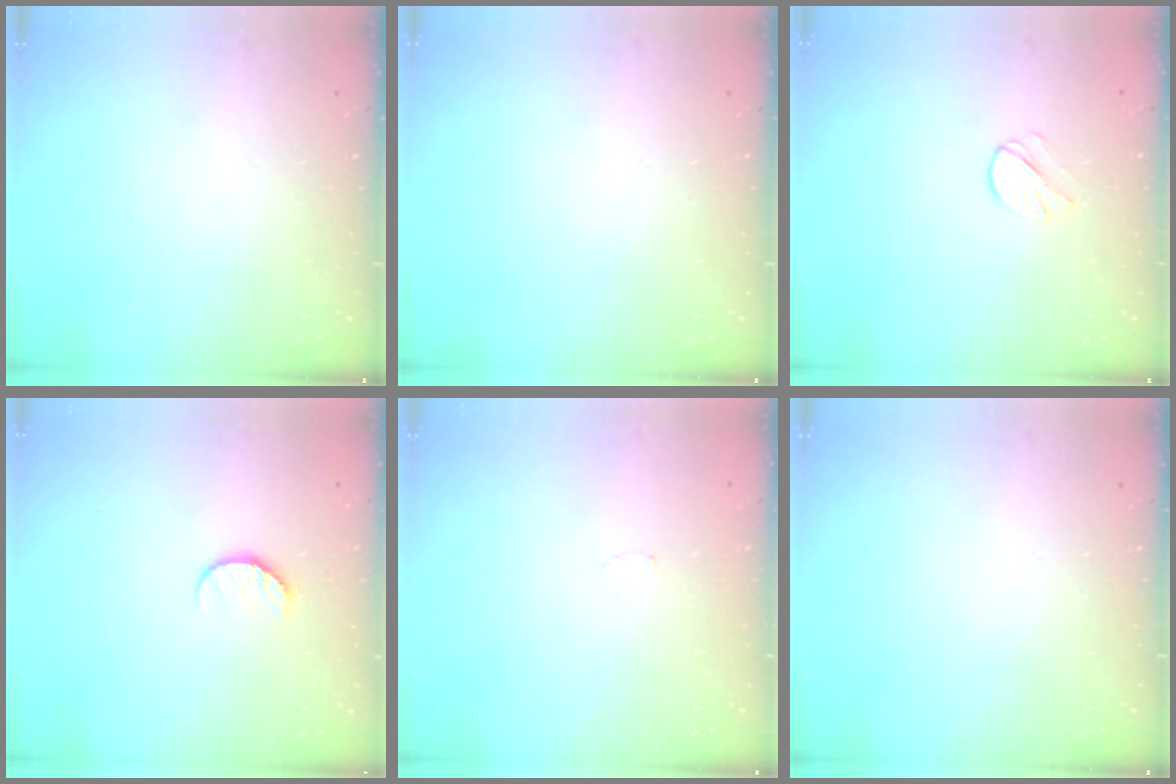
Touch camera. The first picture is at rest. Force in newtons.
{"total": 0.0}
{"total": 4.5, "press": 4.5, "slide": 0.6}
{"total": 7.8, "press": 7.7, "slide": 0.7}
{"total": 2.3, "press": 2.3, "slide": 0.2}
{"total": 0.0}